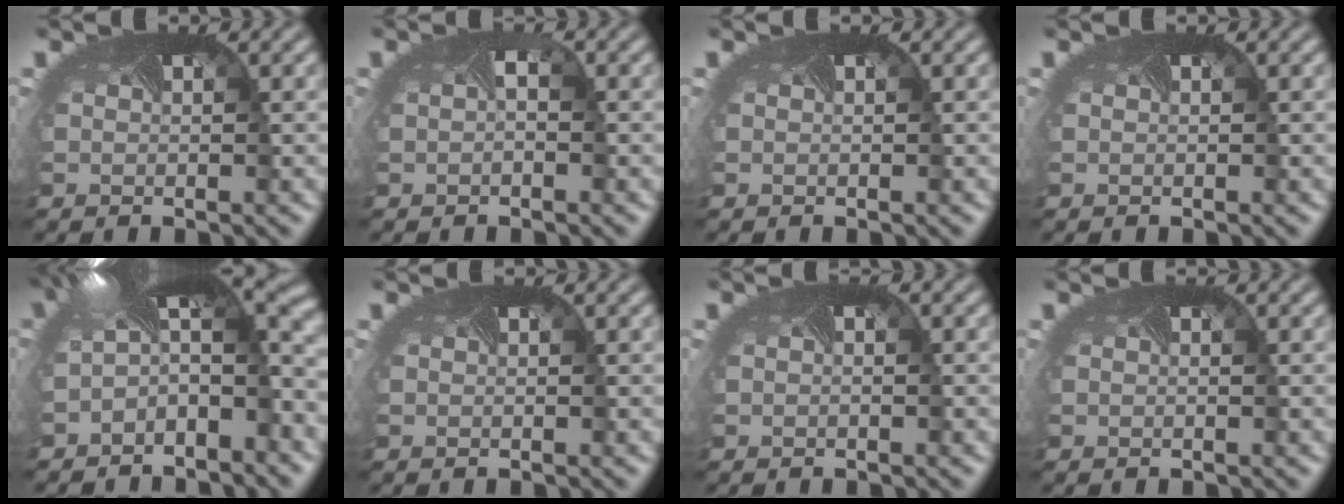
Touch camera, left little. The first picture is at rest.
{"total": 0.8, "force": [-0.3, 0.3, 0.7], "torque": [-0.014, 0.002, -0.003]}
{"total": 0.0}
{"total": 0.0}
{"total": 9.5, "force": [0.2, 3.7, 8.8], "torque": [-0.145, 0.003, -0.005]}
{"total": 0.0}
{"total": 0.6, "force": [-0.1, 0.0, 0.5], "torque": [-0.007, 0.005, 0.000]}
{"total": 0.0}